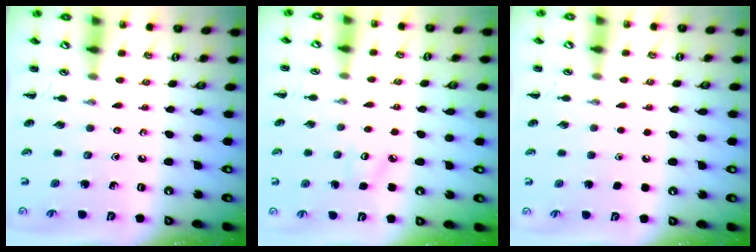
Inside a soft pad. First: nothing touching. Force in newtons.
{"total": 4.2, "press": 4.0, "slide": 1.3}
{"total": 1.6, "press": 1.6, "slide": 0.1}